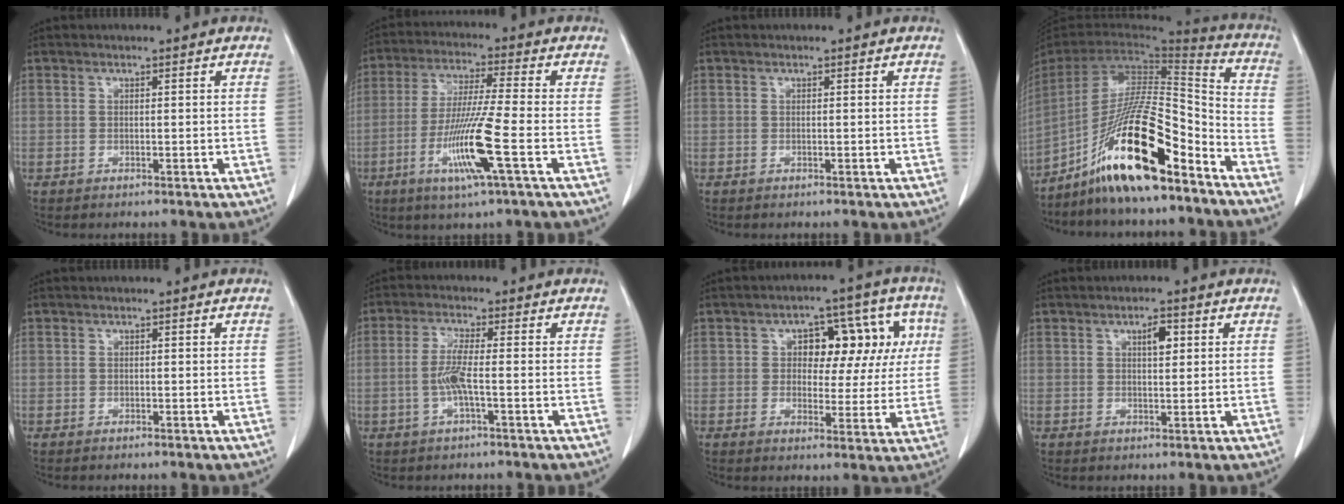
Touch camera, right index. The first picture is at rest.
{"total": 11.5, "force": [-4.0, -0.8, 10.7], "torque": [-0.213, -0.022, -0.080]}
{"total": 0.0}
{"total": 20.0, "force": [-13.3, 2.6, 14.8], "torque": [-0.291, -0.009, -0.240]}
{"total": 0.0}
{"total": 4.3, "force": [-1.0, 0.0, 4.2], "torque": [-0.094, -0.001, -0.022]}
{"total": 11.3, "force": [2.7, 6.3, 8.9], "torque": [-0.095, 0.041, 0.035]}
{"total": 2.7, "force": [1.0, 0.9, 2.3], "torque": [-0.037, 0.001, 0.017]}